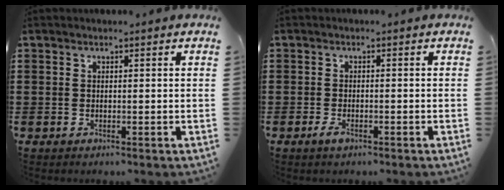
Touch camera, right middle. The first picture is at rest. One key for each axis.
{"total": 1.7, "fx": -0.9, "fy": 0.6, "fz": 1.3, "tx": -0.033, "ty": -0.005, "tz": -0.019}